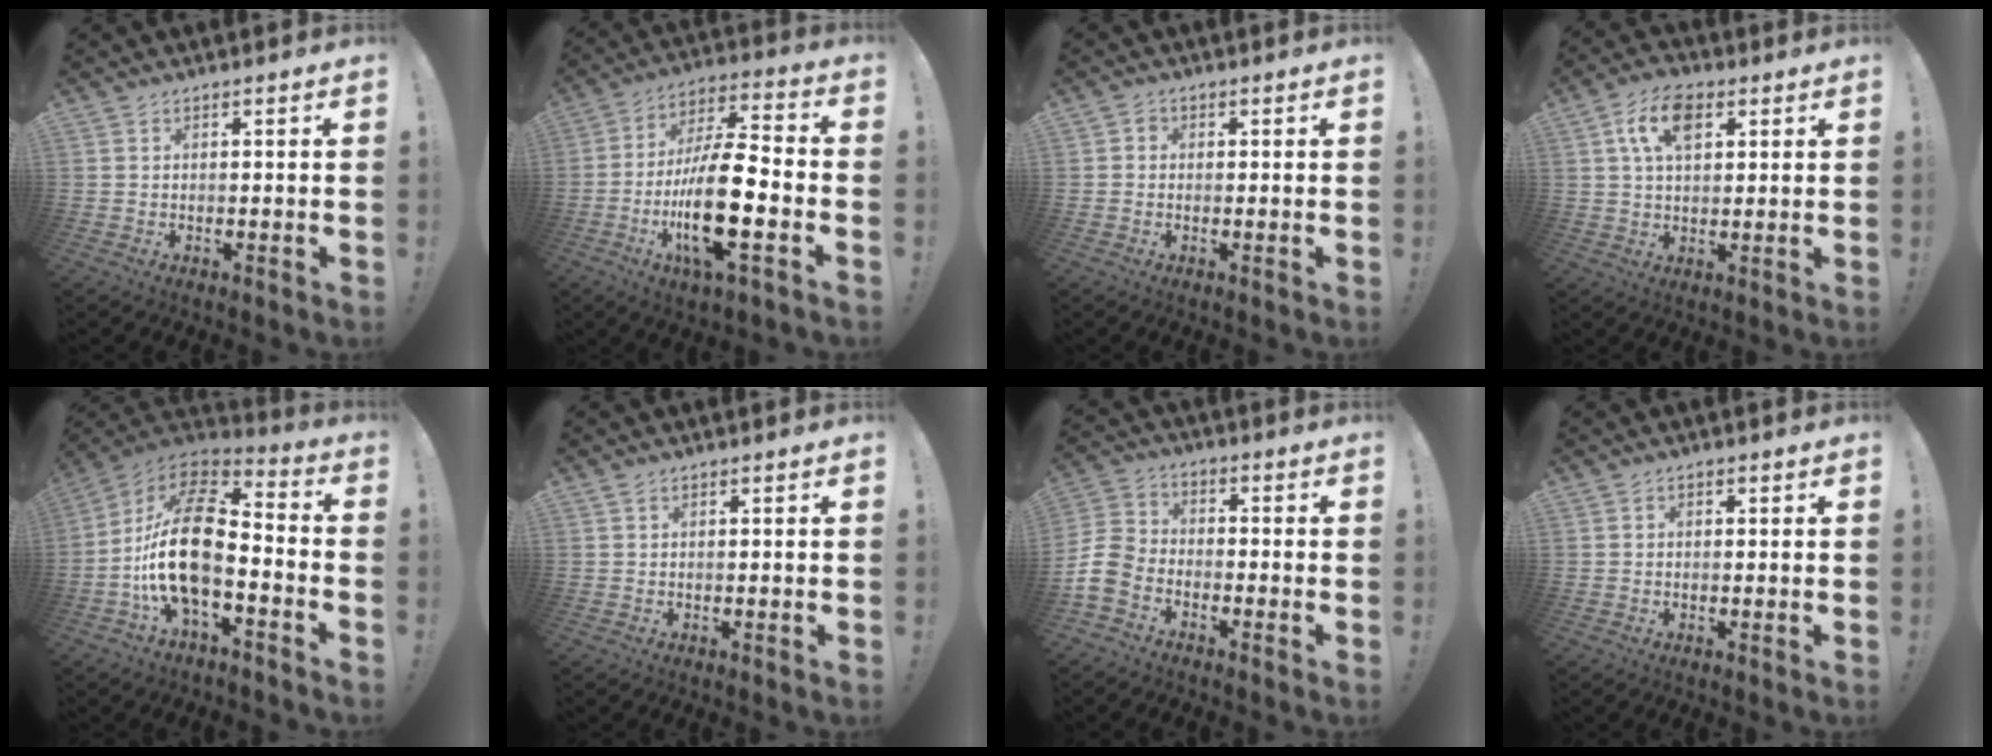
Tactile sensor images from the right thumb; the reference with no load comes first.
{"total": 19.7, "force": [-5.3, 6.1, 18.0], "torque": [-0.343, 0.018, -0.088]}
{"total": 1.5, "force": [-0.3, 1.3, 0.6], "torque": [-0.009, 0.004, -0.007]}
{"total": 10.5, "force": [3.9, 6.2, 7.4], "torque": [-0.129, 0.010, 0.075]}
{"total": 20.6, "force": [-4.1, 10.3, 17.4], "torque": [-0.340, 0.029, -0.068]}
{"total": 0.5, "force": [0.3, 0.3, 0.3], "torque": [-0.005, 0.000, 0.005]}
{"total": 9.7, "force": [-5.7, 6.3, 4.7], "torque": [-0.101, 0.036, -0.106]}
{"total": 0.8, "force": [-0.1, 0.7, 0.4], "torque": [-0.005, 0.002, -0.002]}